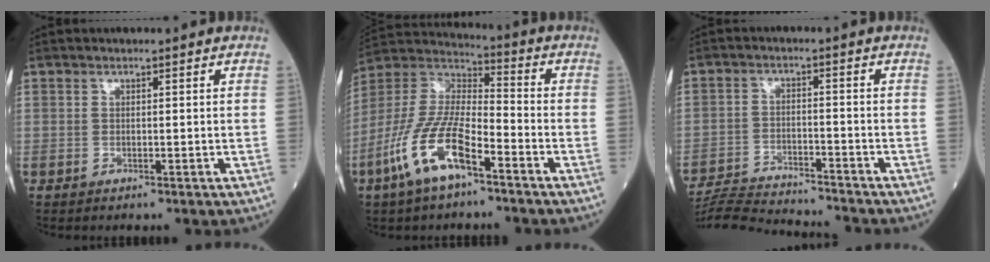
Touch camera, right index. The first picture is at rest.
{"total": 13.8, "force": [-7.1, 4.1, 11.1], "torque": [-0.242, -0.003, -0.138]}
{"total": 12.7, "force": [-12.3, 0.2, 2.9], "torque": [-0.052, -0.001, -0.198]}